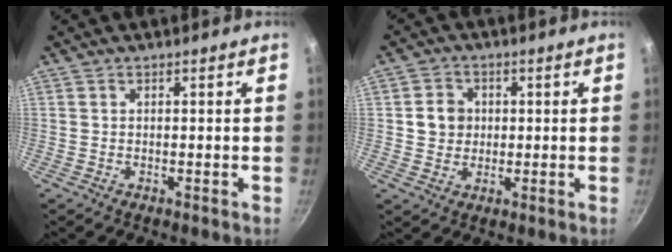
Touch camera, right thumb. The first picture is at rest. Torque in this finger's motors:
{"motor_torque": [-0.19, 0.36, 0.05, -0.06, -0.01]}